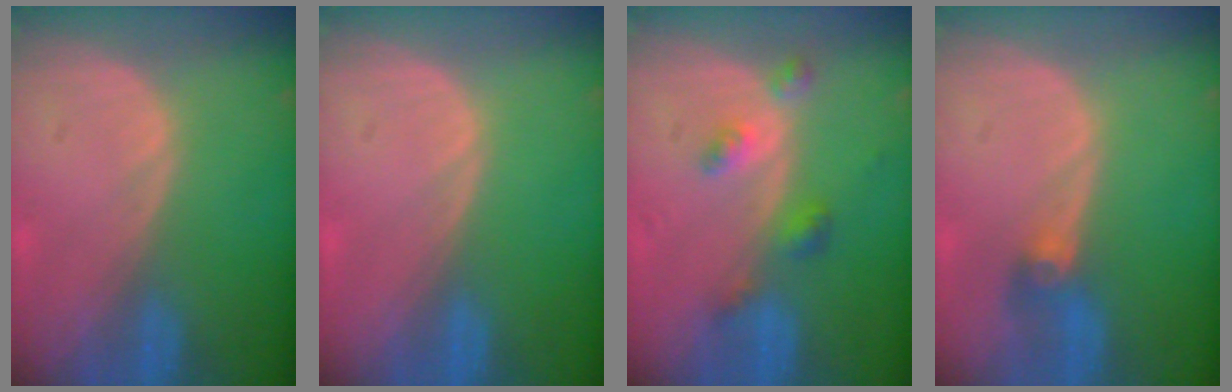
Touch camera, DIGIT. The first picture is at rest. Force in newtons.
{"total": 0.0}
{"total": 4.3, "press": 4.0, "slide": 1.7}
{"total": 2.9, "press": 2.6, "slide": 1.4}